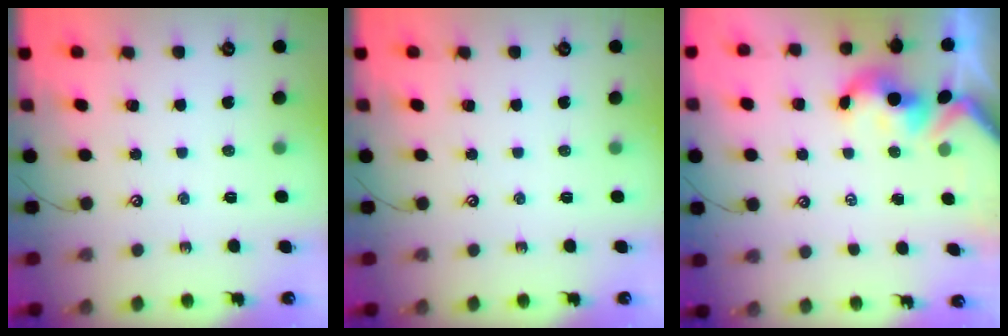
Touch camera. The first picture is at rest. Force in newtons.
{"total": 0.0}
{"total": 1.3, "press": 1.3, "slide": 0.0}